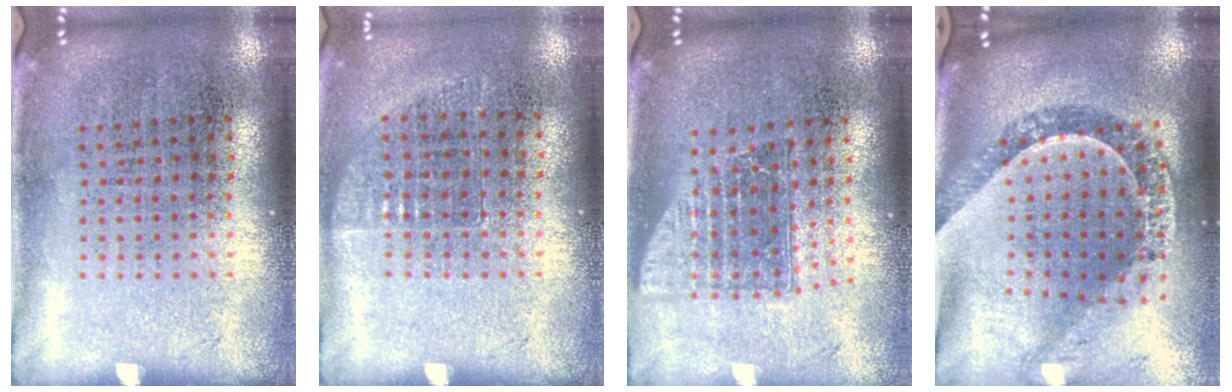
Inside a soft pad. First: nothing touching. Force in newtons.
{"total": 0.7, "press": 0.6, "slide": 0.1}
{"total": 1.6, "press": 1.3, "slide": 1.0}
{"total": 1.4, "press": 1.4, "slide": 0.4}